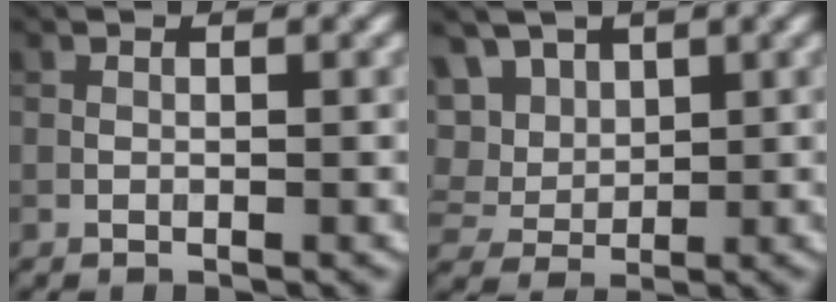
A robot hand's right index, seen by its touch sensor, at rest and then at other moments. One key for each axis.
{"total": 5.9, "fx": 2.9, "fy": 4.3, "fz": 2.8, "tx": -0.059, "ty": 0.013, "tz": 0.040}